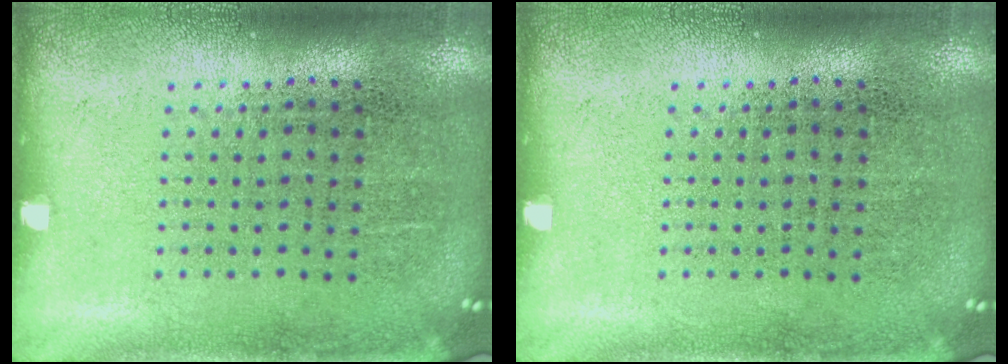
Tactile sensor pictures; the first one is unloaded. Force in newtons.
{"total": 0.0}